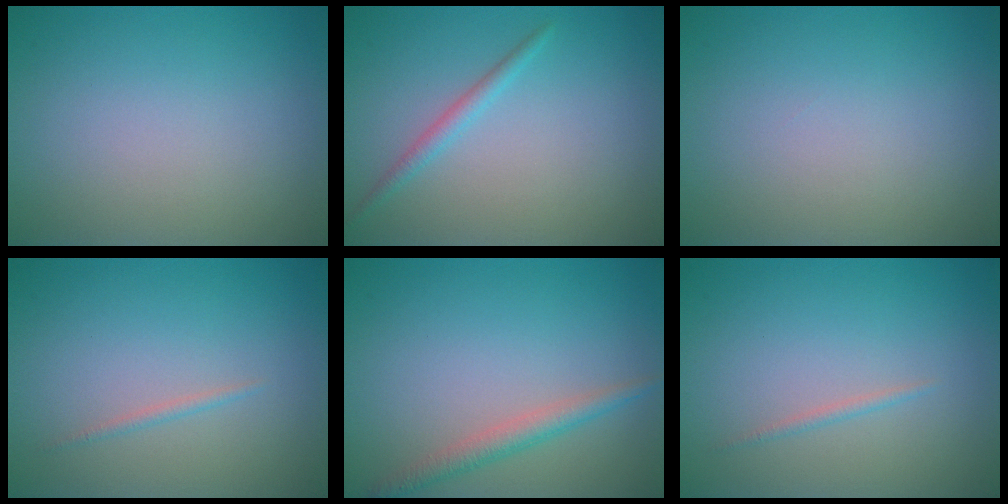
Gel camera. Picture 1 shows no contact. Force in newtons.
{"total": 1.4, "press": 1.4, "slide": 0.0}
{"total": 0.0}
{"total": 0.6, "press": 0.6, "slide": 0.0}
{"total": 2.2, "press": 2.2, "slide": 0.1}
{"total": 0.6, "press": 0.6, "slide": 0.0}